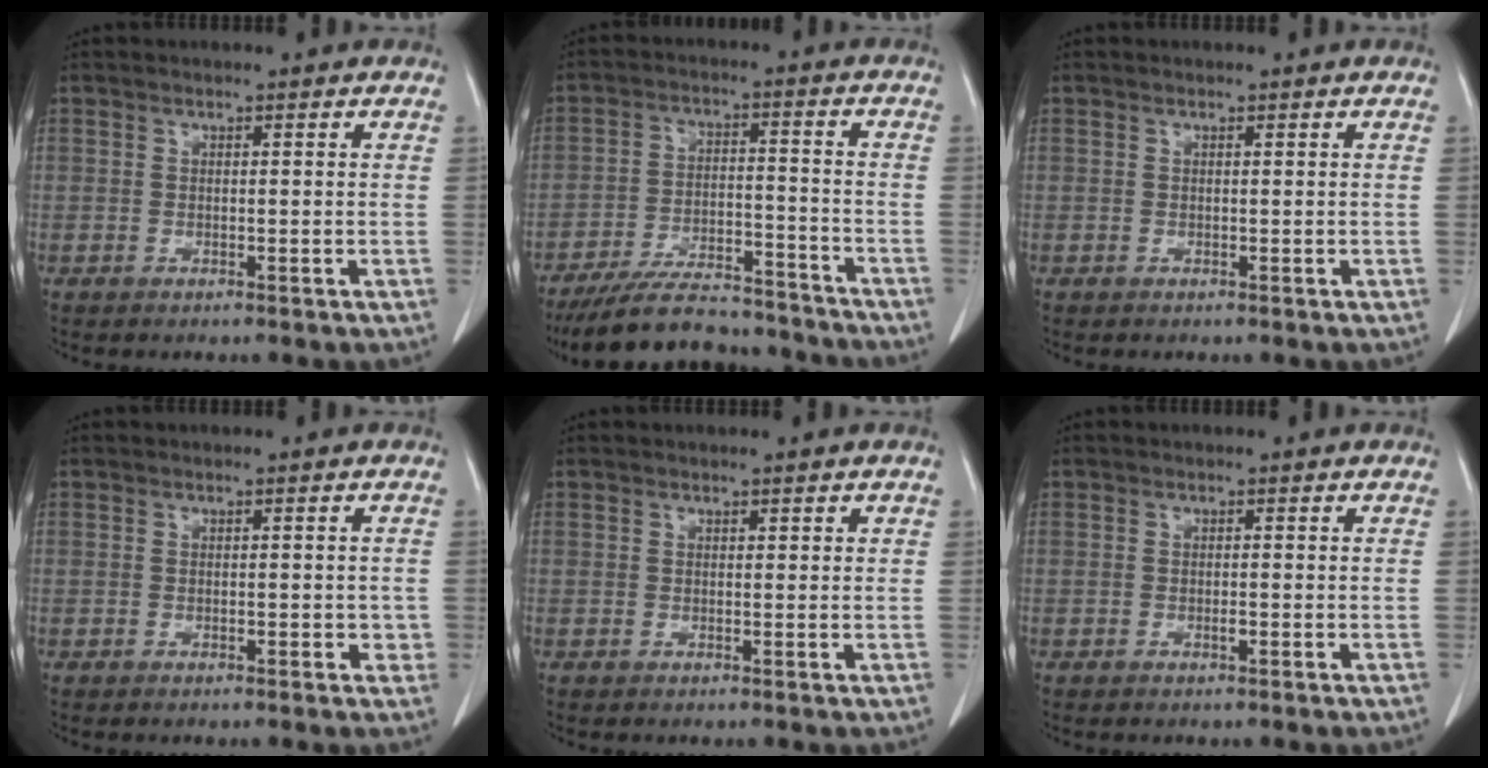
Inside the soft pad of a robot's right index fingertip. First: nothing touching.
{"total": 15.8, "force": [-14.4, 3.7, 5.4], "torque": [-0.094, 0.008, -0.220]}
{"total": 0.0}
{"total": 2.0, "force": [-0.5, 1.0, 1.6], "torque": [-0.015, 0.003, -0.005]}
{"total": 0.8, "force": [0.5, 0.3, 0.5], "torque": [-0.007, 0.000, 0.006]}
{"total": 0.8, "force": [-0.3, 0.1, 0.7], "torque": [-0.014, 0.000, -0.005]}